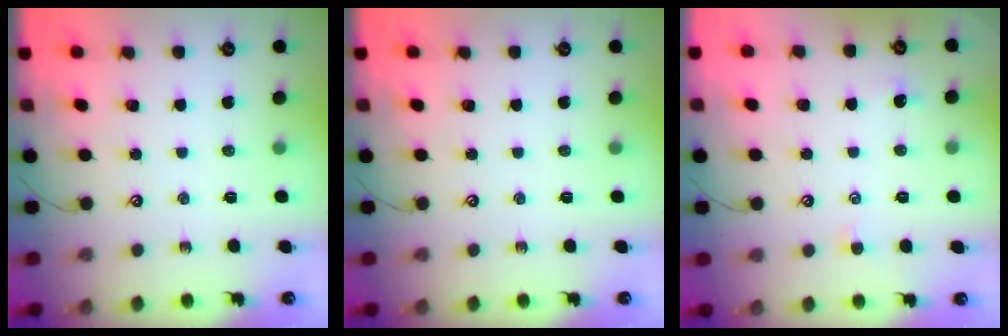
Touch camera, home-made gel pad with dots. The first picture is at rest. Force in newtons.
{"total": 0.0}
{"total": 0.6, "press": 0.5, "slide": 0.4}